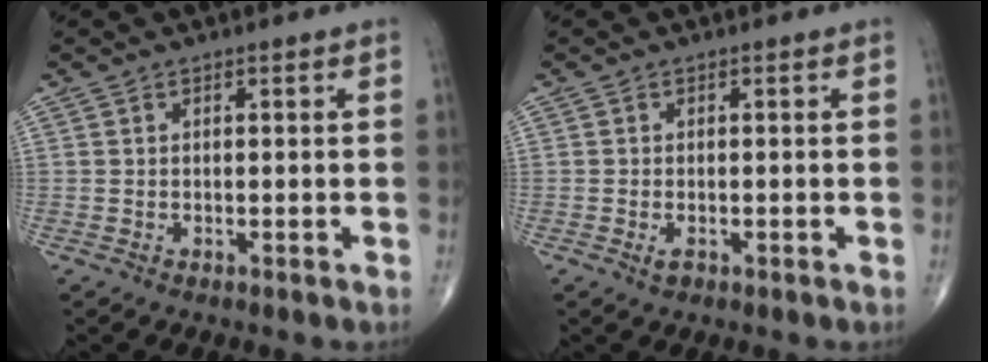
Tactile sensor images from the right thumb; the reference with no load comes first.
{"total": 1.4, "force": [-0.6, 0.7, 1.0], "torque": [-0.016, 0.000, -0.011]}